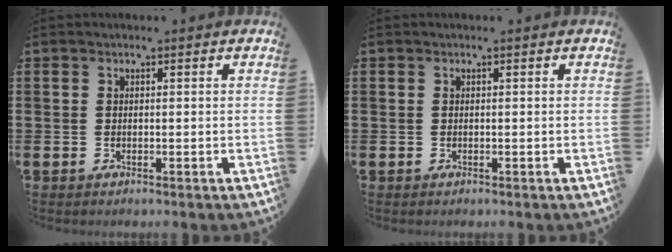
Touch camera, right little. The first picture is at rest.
{"total": 0.0}